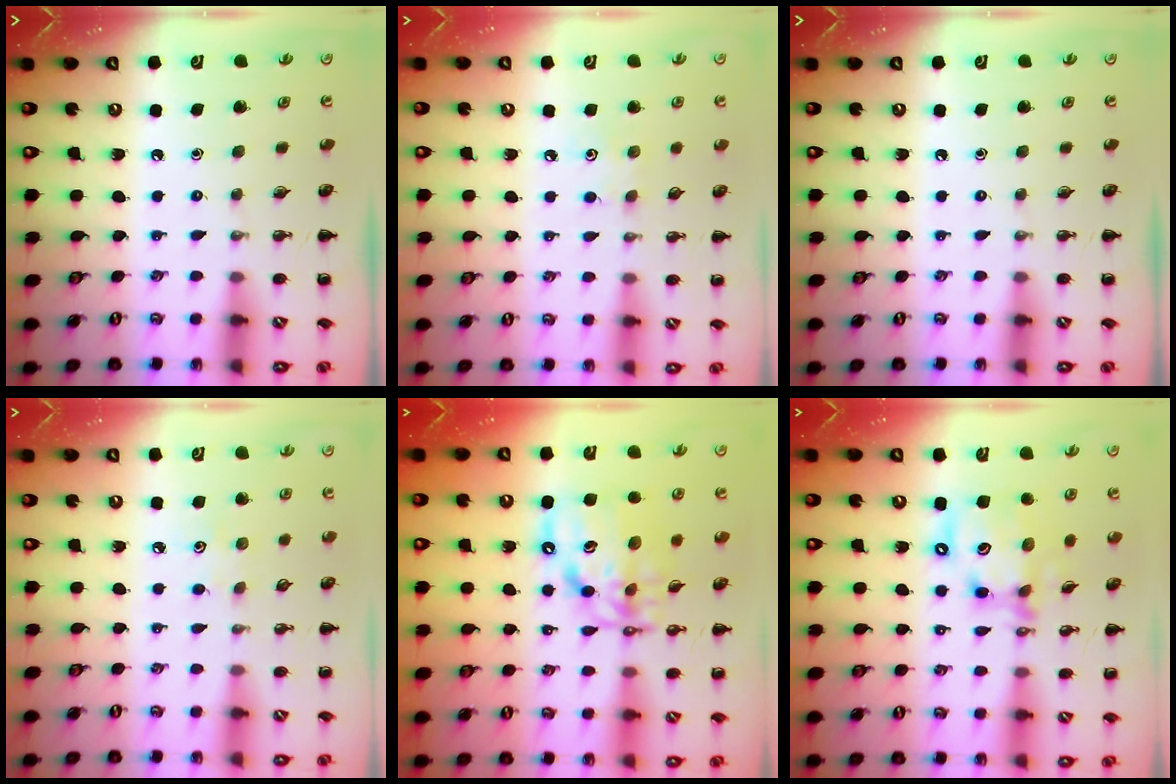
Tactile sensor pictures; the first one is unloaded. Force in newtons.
{"total": 4.4, "press": 4.2, "slide": 1.1}
{"total": 0.0}
{"total": 2.8, "press": 2.6, "slide": 0.8}
{"total": 12.5, "press": 12.0, "slide": 3.4}
{"total": 15.1, "press": 14.6, "slide": 3.6}